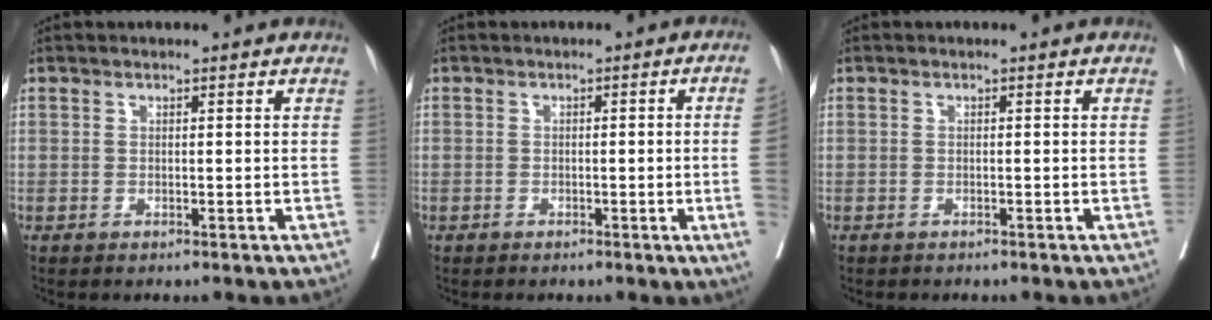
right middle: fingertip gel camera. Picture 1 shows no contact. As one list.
[{"total": 4.9, "force": [-1.0, -1.5, 4.5], "torque": [-0.053, -0.006, -0.012]}, {"total": 0.8, "force": [-0.7, 0.3, 0.2], "torque": [-0.008, 0.000, -0.010]}]